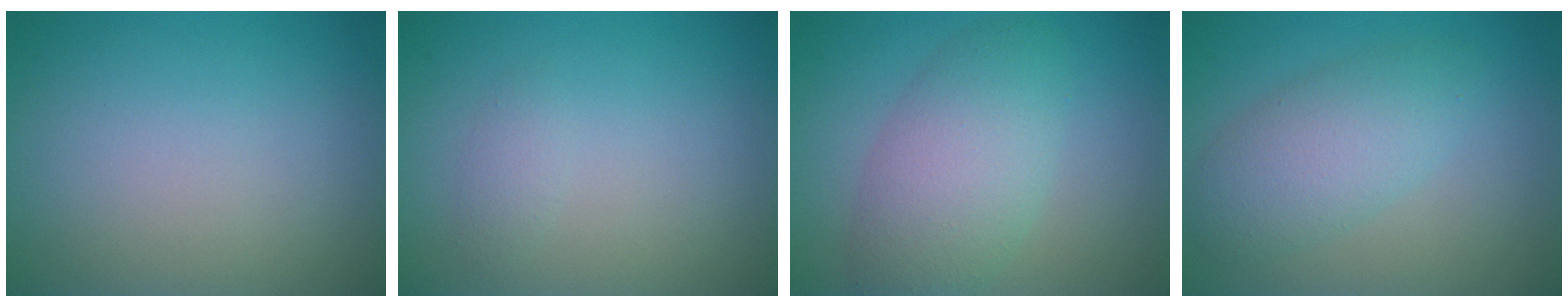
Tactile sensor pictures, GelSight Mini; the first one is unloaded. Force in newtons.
{"total": 0.9, "press": 0.9, "slide": 0.0}
{"total": 5.8, "press": 5.8, "slide": 0.2}
{"total": 4.3, "press": 4.3, "slide": 0.1}